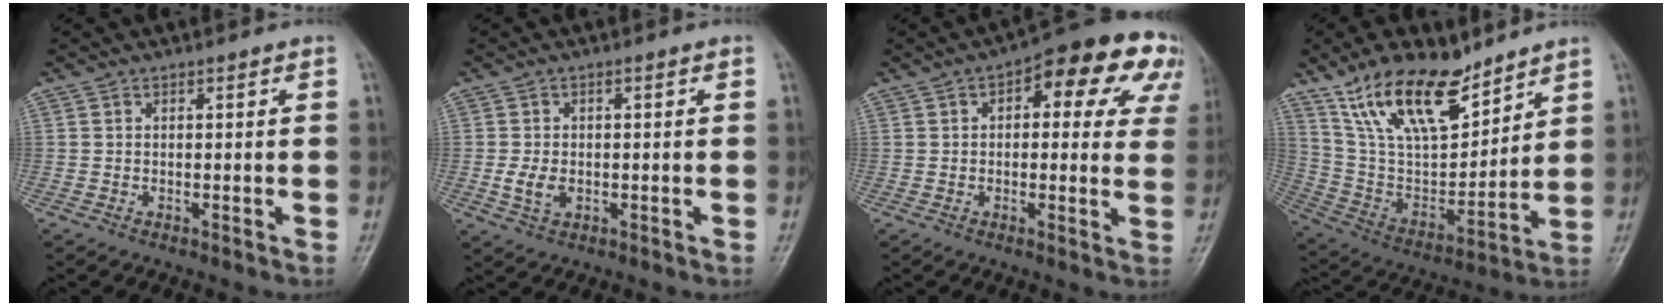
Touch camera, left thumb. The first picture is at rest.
{"total": 3.7, "force": [-0.7, 2.4, 2.8], "torque": [-0.056, -0.001, -0.010]}
{"total": 16.7, "force": [6.6, 7.9, 13.1], "torque": [-0.111, 0.018, 0.072]}
{"total": 19.5, "force": [13.1, 8.4, 11.7], "torque": [-0.169, -0.062, 0.253]}